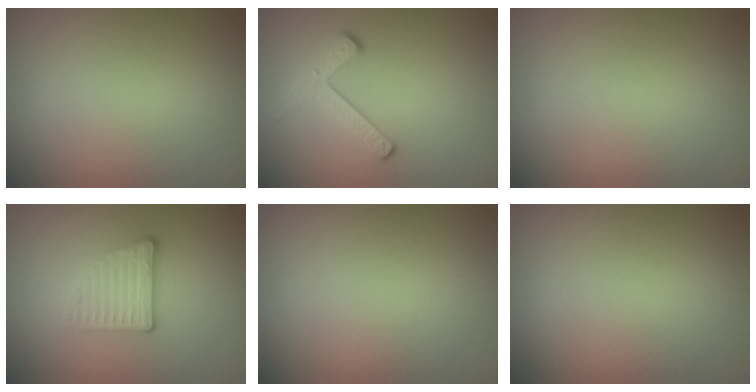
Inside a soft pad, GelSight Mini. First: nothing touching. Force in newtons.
{"total": 3.0, "press": 2.2, "slide": 2.0}
{"total": 0.0}
{"total": 3.3, "press": 2.8, "slide": 1.8}
{"total": 0.0}
{"total": 0.0}